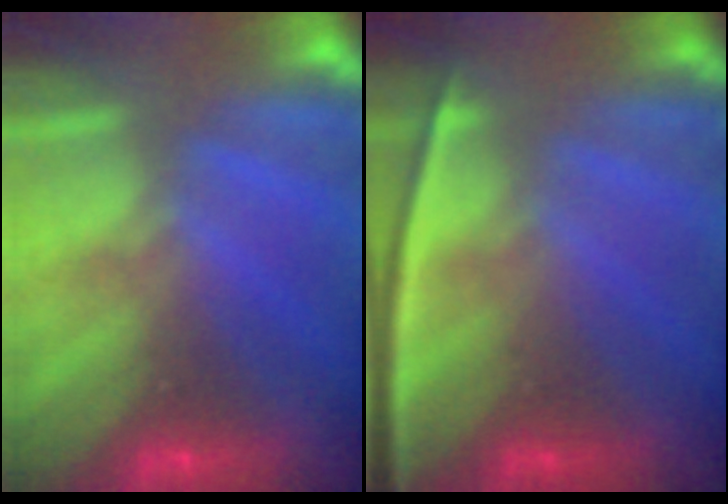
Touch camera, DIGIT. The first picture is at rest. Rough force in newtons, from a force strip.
{"total": 2.3}